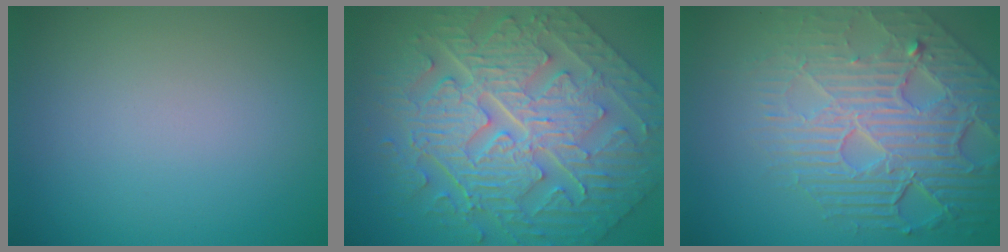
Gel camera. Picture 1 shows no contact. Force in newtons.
{"total": 11.2, "press": 7.7, "slide": 8.2}
{"total": 8.5, "press": 5.8, "slide": 6.2}